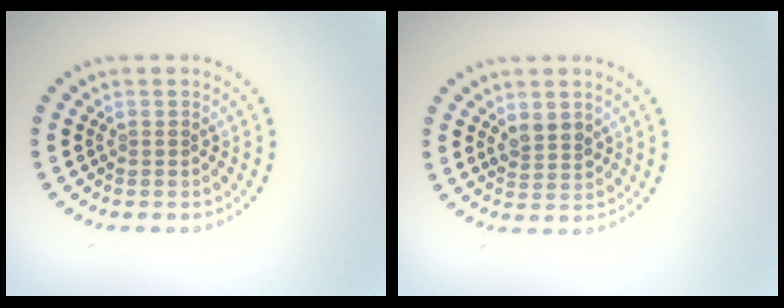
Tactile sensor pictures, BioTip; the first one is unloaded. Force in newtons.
{"total": 1.9, "press": 1.8, "slide": 0.6}